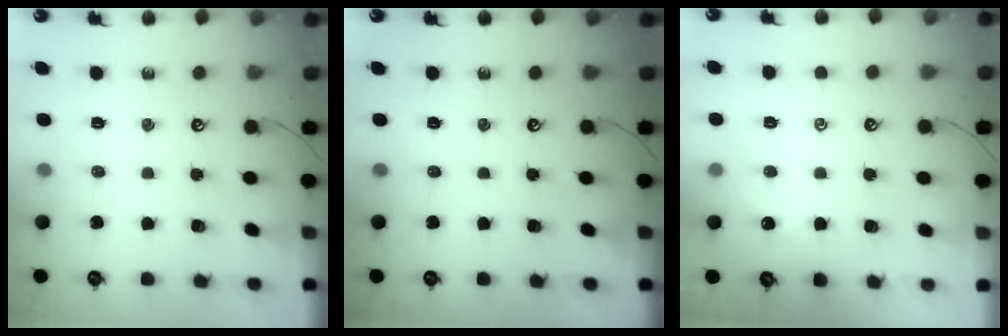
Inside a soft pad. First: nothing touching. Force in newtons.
{"total": 0.0}
{"total": 1.5, "press": 1.4, "slide": 0.4}